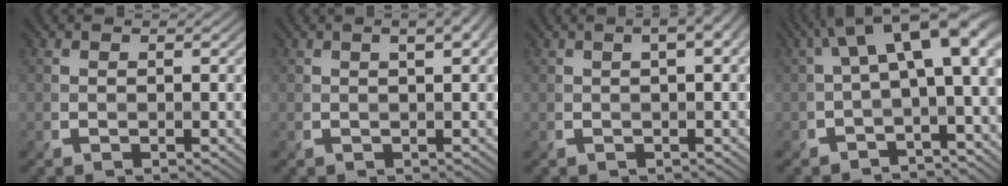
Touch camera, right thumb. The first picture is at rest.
{"total": 3.5, "force": [1.6, 1.0, 2.9], "torque": [-0.039, 0.008, 0.012]}
{"total": 3.8, "force": [1.4, 1.2, 3.3], "torque": [-0.049, 0.012, 0.010]}
{"total": 10.5, "force": [1.3, 4.4, 9.5], "torque": [-0.146, 0.012, 0.019]}